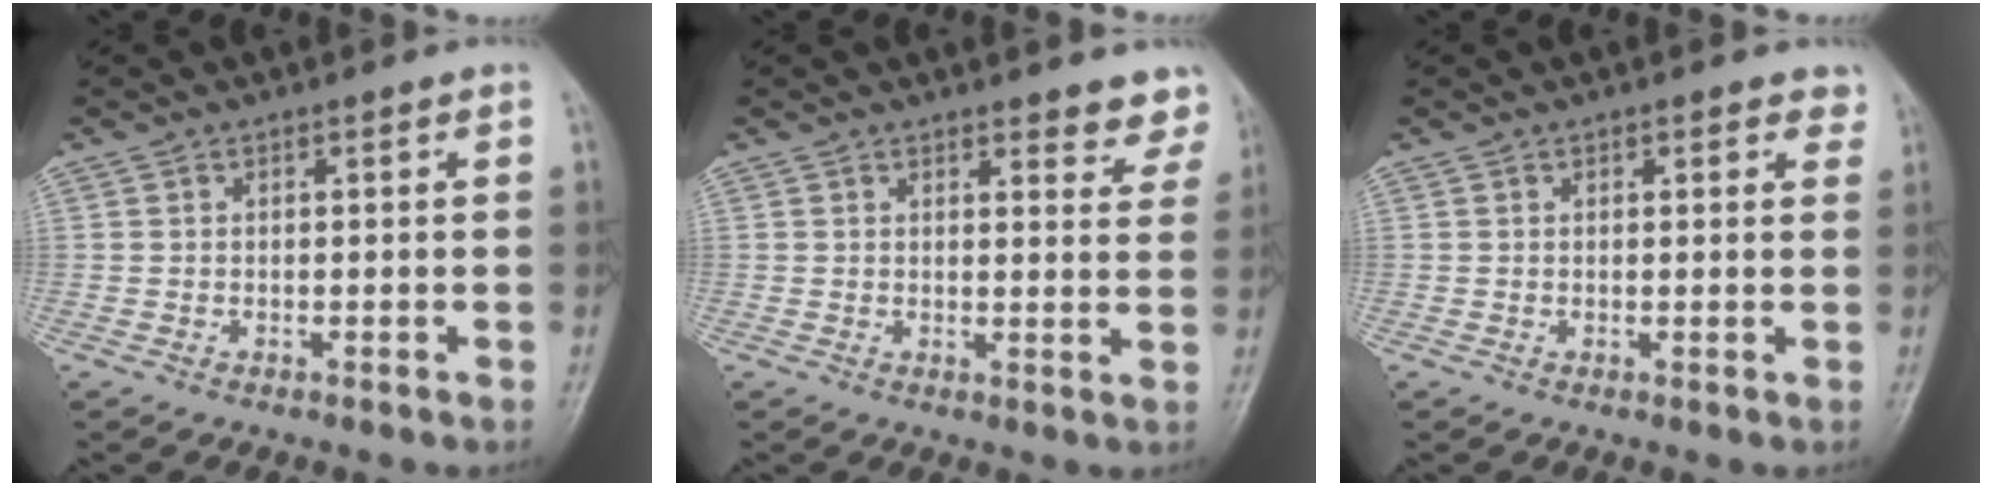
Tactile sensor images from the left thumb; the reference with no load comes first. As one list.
[{"total": 5.9, "force": [5.1, 2.1, 2.1], "torque": [0.011, -0.028, 0.045]}, {"total": 2.7, "force": [1.7, 1.3, 1.7], "torque": [-0.001, -0.004, 0.015]}]